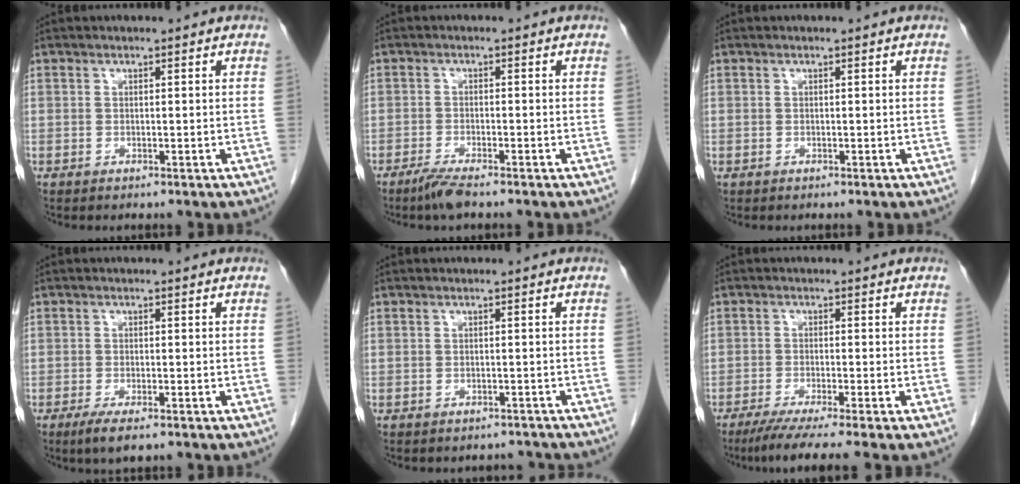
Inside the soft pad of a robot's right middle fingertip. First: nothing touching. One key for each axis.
{"total": 3.0, "fx": -2.4, "fy": 0.1, "fz": 1.8, "tx": -0.043, "ty": -0.007, "tz": -0.049}
{"total": 0.0}
{"total": 3.6, "fx": -2.3, "fy": 0.7, "fz": 2.6, "tx": -0.049, "ty": -0.008, "tz": -0.037}
{"total": 2.9, "fx": -2.6, "fy": 1.1, "fz": -0.1, "tx": 0.005, "ty": 0.002, "tz": -0.034}
{"total": 7.4, "fx": -5.8, "fy": -1.0, "fz": 4.6, "tx": -0.064, "ty": -0.022, "tz": -0.091}